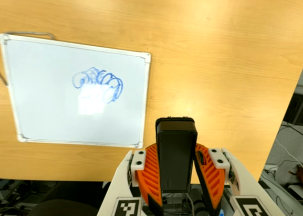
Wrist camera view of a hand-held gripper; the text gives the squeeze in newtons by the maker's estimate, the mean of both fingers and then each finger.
{"total": 7.0, "left": 5.7, "right": 8.3}